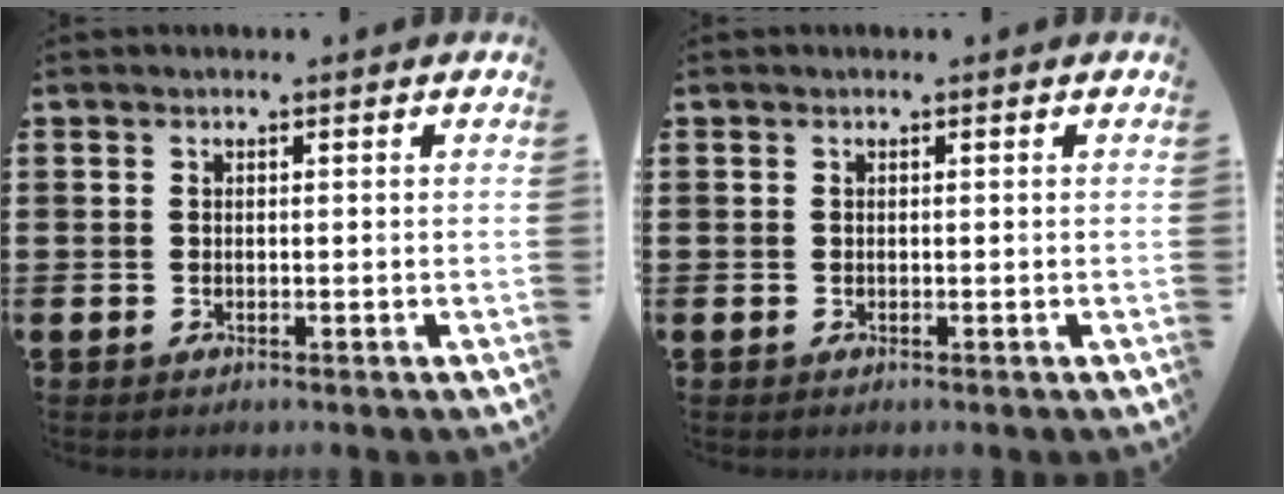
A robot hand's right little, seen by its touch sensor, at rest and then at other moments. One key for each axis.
{"total": 0.0}